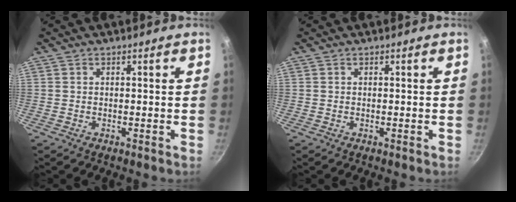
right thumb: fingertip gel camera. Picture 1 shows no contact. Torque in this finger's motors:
{"motor_torque": [0.00, 0.00, -0.17, -0.18, 0.00]}